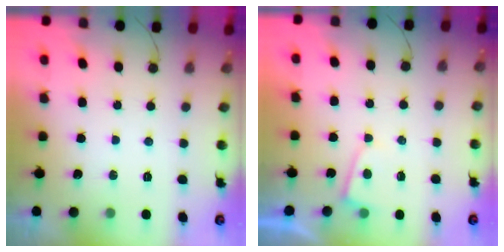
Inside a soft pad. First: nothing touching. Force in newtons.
{"total": 2.3, "press": 2.3, "slide": 0.3}